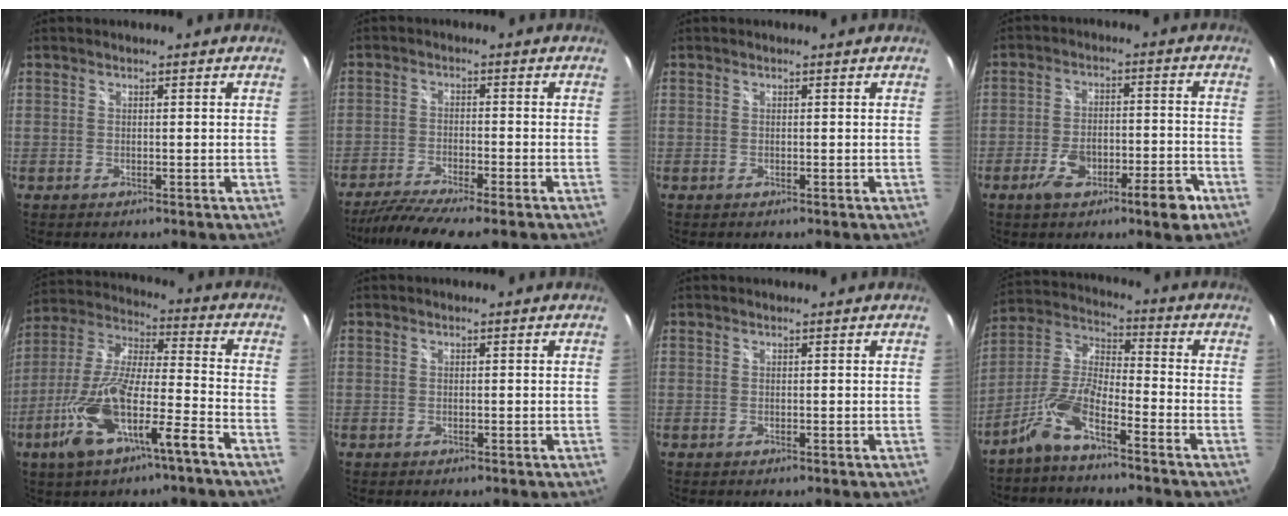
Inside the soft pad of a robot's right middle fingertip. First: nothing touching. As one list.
[{"total": 9.0, "force": [-7.5, 0.4, 5.0], "torque": [-0.115, -0.027, -0.128]}, {"total": 0.0}, {"total": 9.5, "force": [-5.4, 2.7, 7.3], "torque": [-0.133, 0.001, -0.078]}, {"total": 16.7, "force": [-9.0, 3.2, 13.7], "torque": [-0.279, -0.021, -0.168]}, {"total": 0.0}, {"total": 0.8, "force": [0.8, -0.2, 0.1], "torque": [-0.007, -0.001, 0.010]}, {"total": 8.1, "force": [-5.7, 1.6, 5.6], "torque": [-0.134, 0.013, -0.117]}]